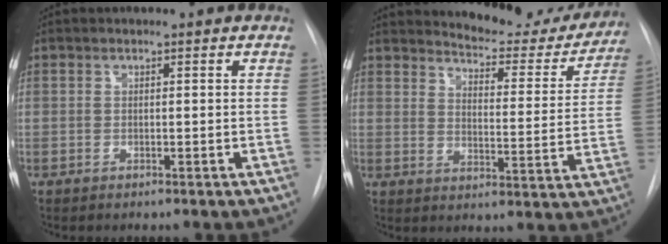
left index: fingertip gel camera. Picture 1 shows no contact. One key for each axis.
{"total": 15.9, "fx": 15.2, "fy": 3.3, "fz": 3.5, "tx": -0.029, "ty": -0.047, "tz": 0.179}